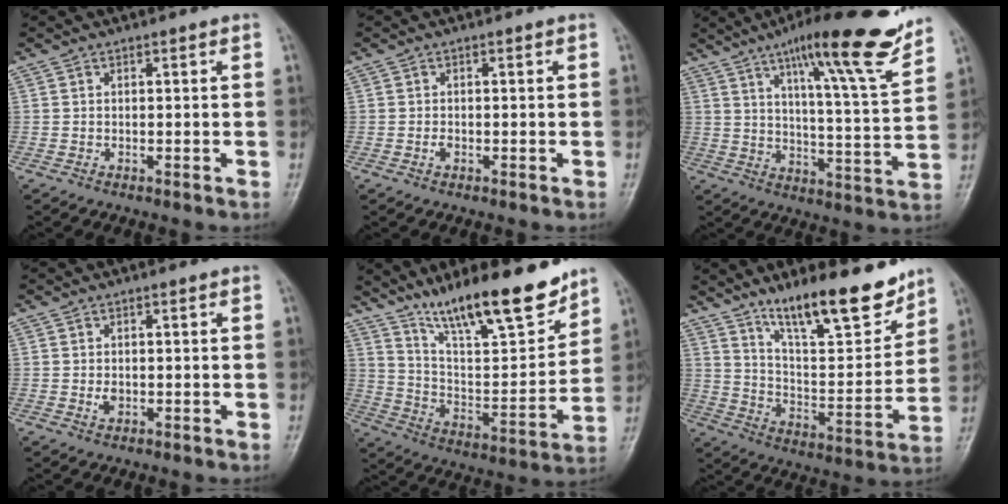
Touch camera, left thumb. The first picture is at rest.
{"total": 0.9, "force": [-0.3, 0.6, 0.6], "torque": [-0.011, 0.000, -0.006]}
{"total": 19.5, "force": [13.5, 2.2, 13.9], "torque": [-0.182, -0.070, 0.199]}
{"total": 1.5, "force": [-0.1, 1.1, 1.1], "torque": [-0.015, -0.001, 0.001]}
{"total": 20.3, "force": [15.2, 4.6, 12.7], "torque": [-0.172, -0.081, 0.263]}
{"total": 18.0, "force": [13.3, 4.7, 11.3], "torque": [-0.142, -0.085, 0.226]}